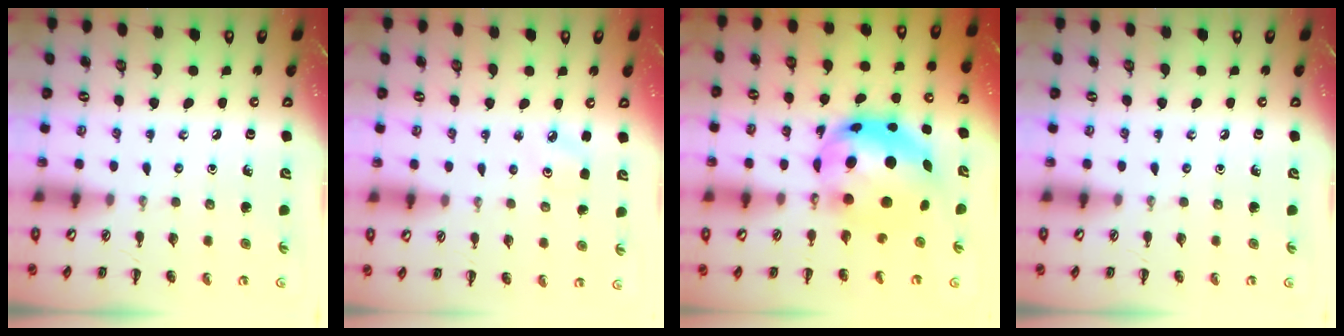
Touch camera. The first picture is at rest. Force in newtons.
{"total": 3.2, "press": 3.1, "slide": 0.9}
{"total": 12.8, "press": 12.4, "slide": 3.1}
{"total": 0.0}